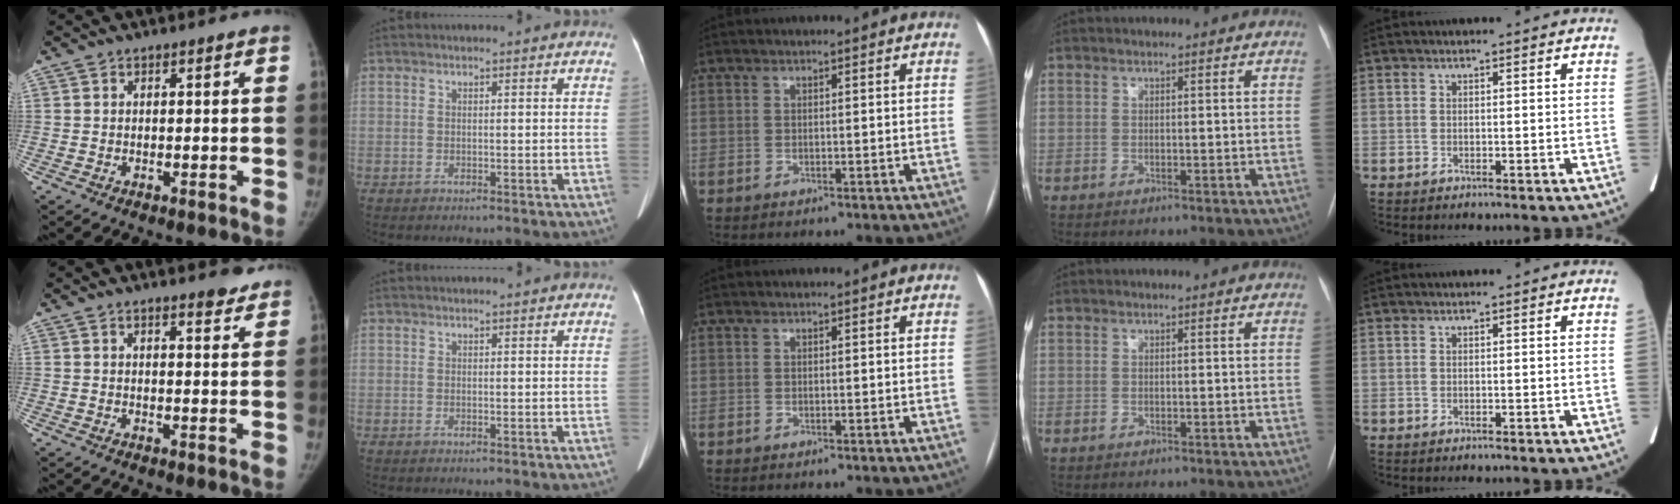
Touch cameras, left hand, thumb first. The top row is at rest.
{"thumb": {"total": 4.4, "force": [3.8, 1.1, 1.9], "torque": [-0.010, -0.023, 0.042]}}